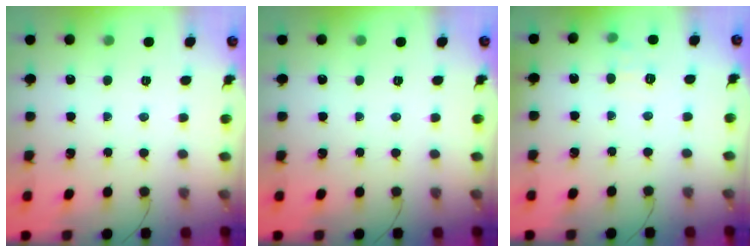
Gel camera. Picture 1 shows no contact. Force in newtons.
{"total": 0.0}
{"total": 6.5, "press": 6.3, "slide": 1.8}